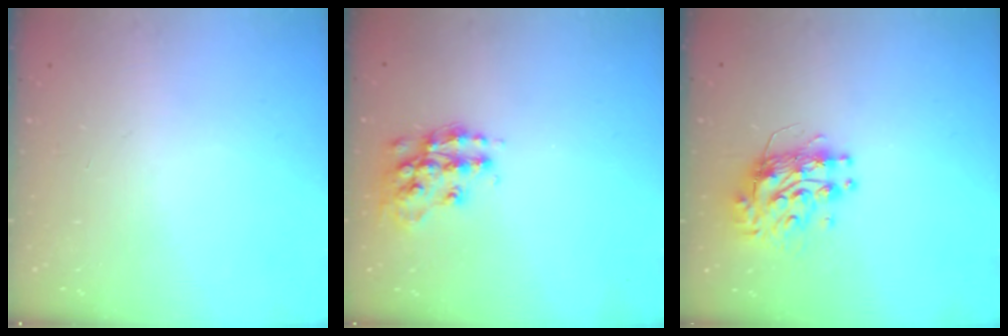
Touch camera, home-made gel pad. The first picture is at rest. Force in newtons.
{"total": 13.7, "press": 13.7, "slide": 0.9}
{"total": 9.1, "press": 9.1, "slide": 0.8}